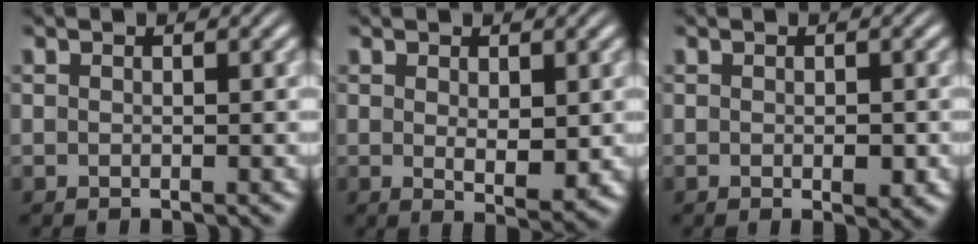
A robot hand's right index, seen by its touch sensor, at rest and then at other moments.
{"total": 2.5, "force": [0.0, 0.8, 2.4], "torque": [-0.035, -0.022, 0.010]}
{"total": 1.5, "force": [-0.3, 0.8, 1.2], "torque": [-0.018, -0.007, -0.005]}